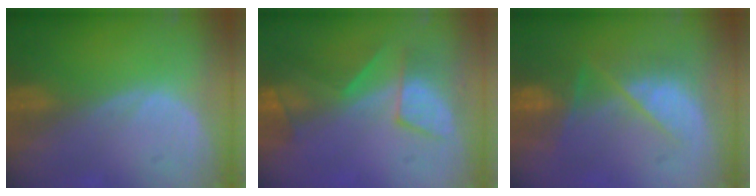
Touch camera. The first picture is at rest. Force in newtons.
{"total": 7.6, "press": 7.2, "slide": 2.5}
{"total": 7.5, "press": 7.3, "slide": 2.0}